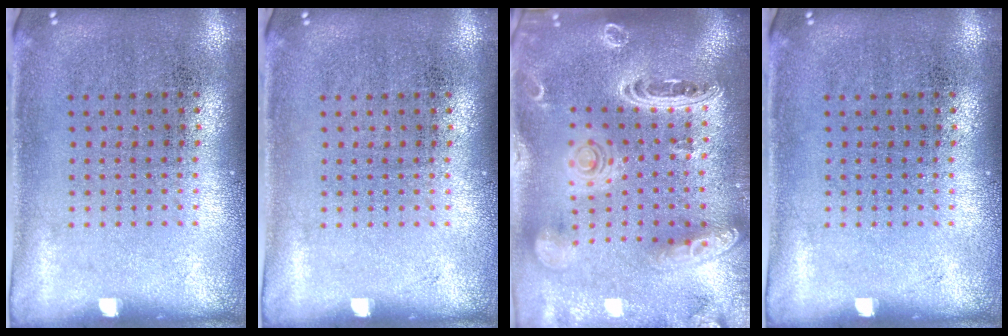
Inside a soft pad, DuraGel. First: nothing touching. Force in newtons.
{"total": 0.0}
{"total": 3.8, "press": 3.0, "slide": 2.4}
{"total": 0.0}